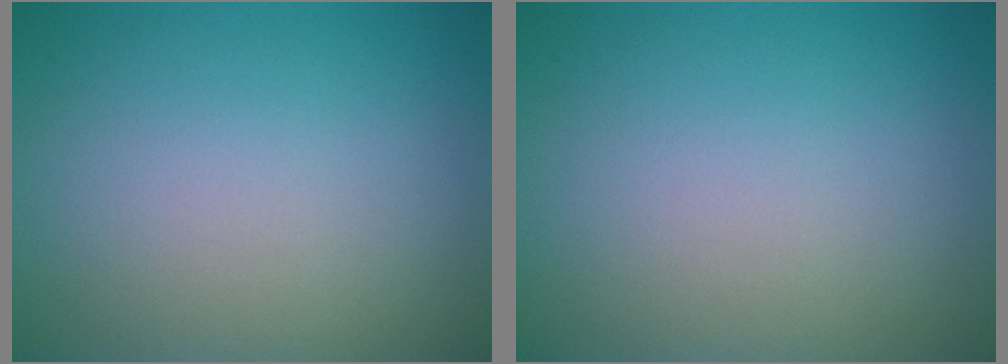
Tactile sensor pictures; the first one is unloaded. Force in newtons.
{"total": 0.0}